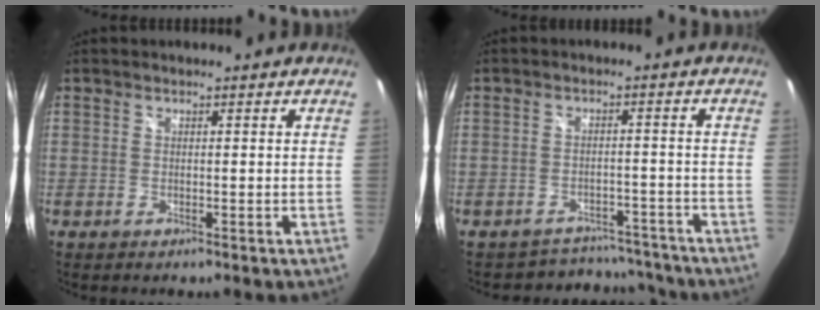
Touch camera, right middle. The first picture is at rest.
{"total": 9.5, "force": [-8.6, 4.0, 0.6], "torque": [-0.017, 0.023, -0.108]}